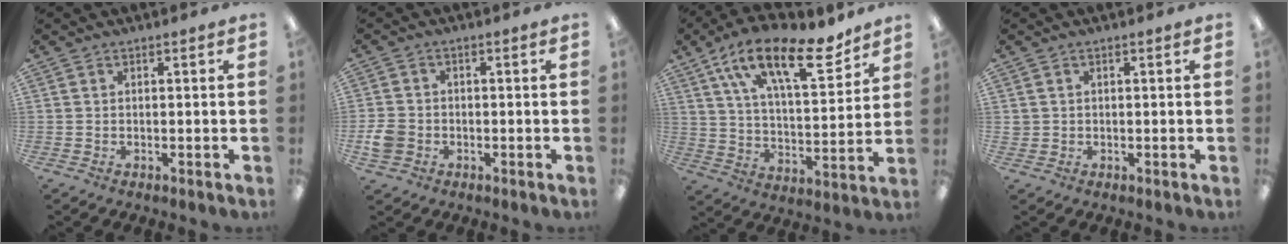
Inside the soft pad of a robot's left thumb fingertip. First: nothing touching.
{"total": 4.6, "force": [-1.6, 3.8, 2.0], "torque": [-0.044, 0.007, -0.030]}
{"total": 21.6, "force": [13.8, 8.6, 14.1], "torque": [-0.223, -0.070, 0.232]}
{"total": 1.2, "force": [0.3, 1.2, 0.1], "torque": [-0.003, 0.004, 0.005]}